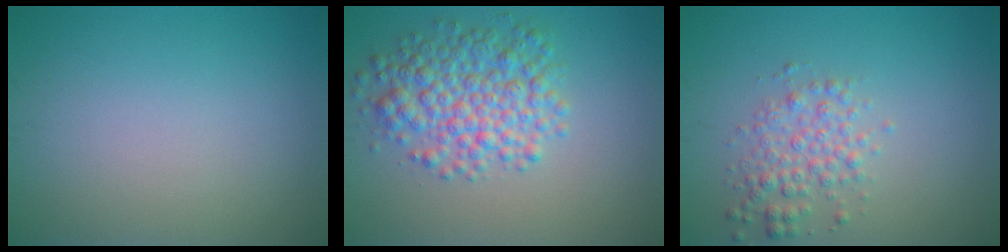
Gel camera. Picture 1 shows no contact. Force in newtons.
{"total": 5.7, "press": 5.7, "slide": 0.1}
{"total": 2.8, "press": 2.8, "slide": 0.0}